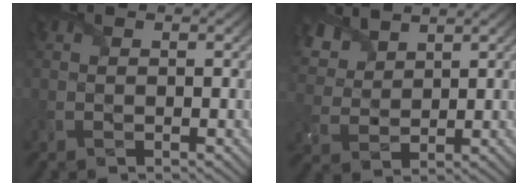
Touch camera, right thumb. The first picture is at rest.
{"total": 6.0, "force": [4.5, 3.0, 2.6], "torque": [-0.081, 0.007, 0.096]}